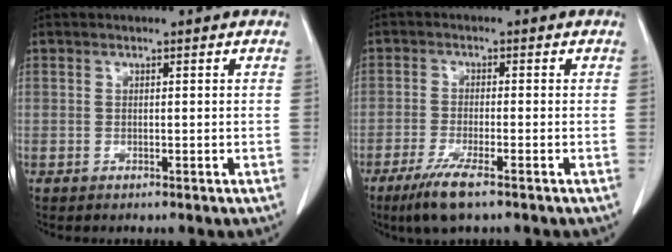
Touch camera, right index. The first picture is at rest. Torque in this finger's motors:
{"motor_torque": [0.48, -0.45, 0.11, 0.04]}